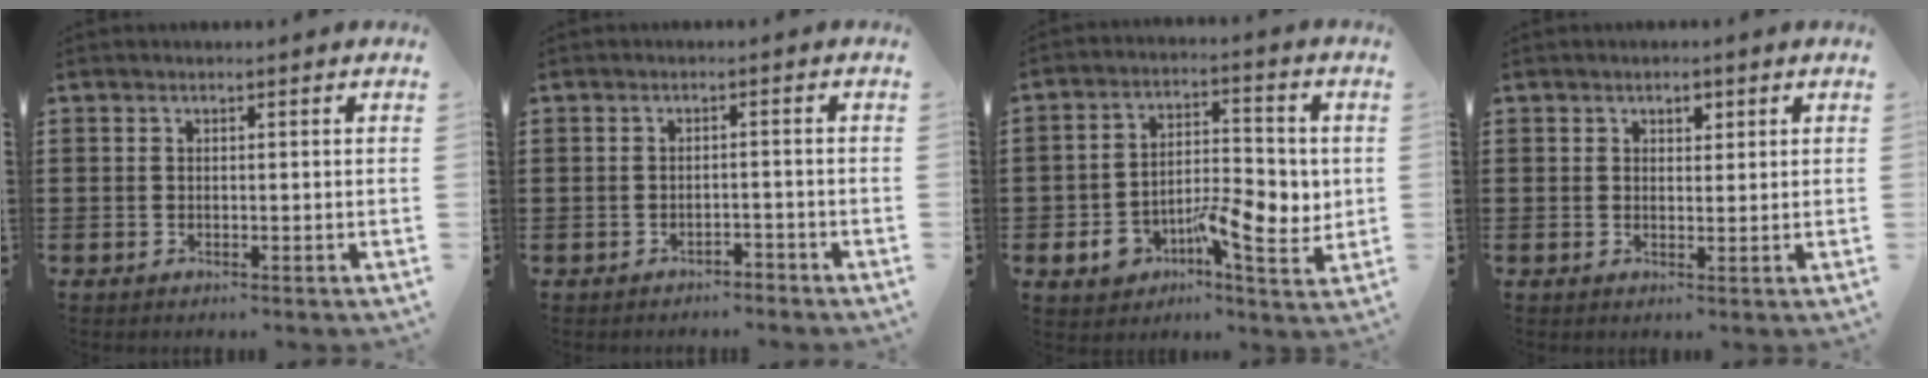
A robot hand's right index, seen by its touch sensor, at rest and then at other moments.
{"total": 1.9, "force": [-1.8, 0.4, -0.1], "torque": [-0.005, 0.004, -0.041]}
{"total": 10.2, "force": [-2.9, 5.4, 8.2], "torque": [-0.122, 0.006, -0.050]}
{"total": 1.7, "force": [1.1, 1.0, 0.8], "torque": [-0.010, 0.003, 0.019]}